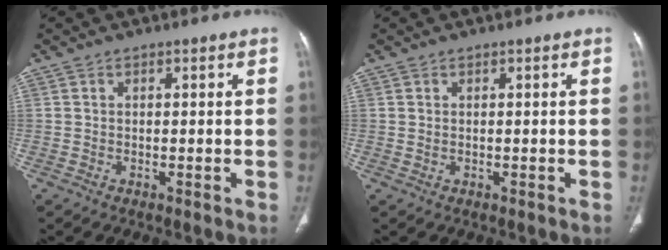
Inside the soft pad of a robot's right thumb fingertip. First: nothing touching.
{"total": 0.0}